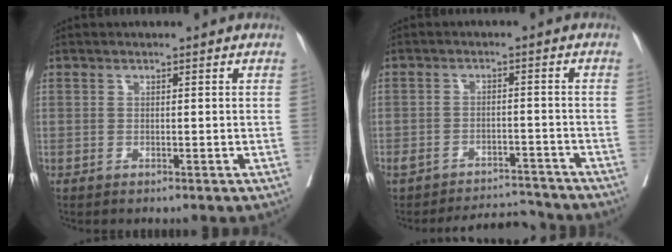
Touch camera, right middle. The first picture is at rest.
{"total": 7.4, "force": [-7.3, 1.3, 0.2], "torque": [-0.002, 0.014, -0.110]}